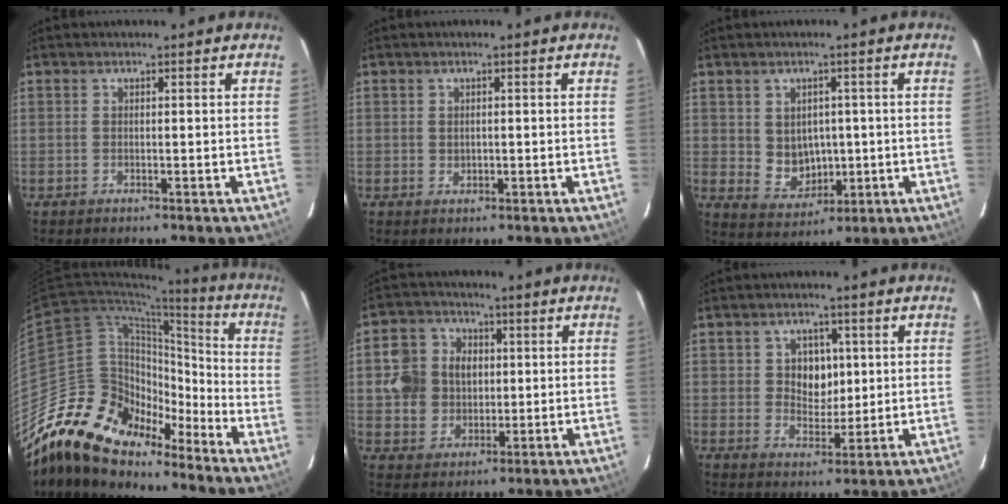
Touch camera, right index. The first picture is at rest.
{"total": 1.1, "force": [0.2, 1.0, 0.4], "torque": [-0.005, 0.002, 0.006]}
{"total": 6.7, "force": [0.3, 5.9, 3.1], "torque": [-0.061, 0.001, 0.027]}
{"total": 19.9, "force": [-15.9, 9.1, 8.0], "torque": [-0.134, 0.020, -0.278]}
{"total": 9.6, "force": [1.2, 8.8, 3.8], "torque": [-0.092, 0.019, 0.027]}
{"total": 5.9, "force": [1.1, 4.9, 3.1], "torque": [-0.049, 0.008, 0.025]}